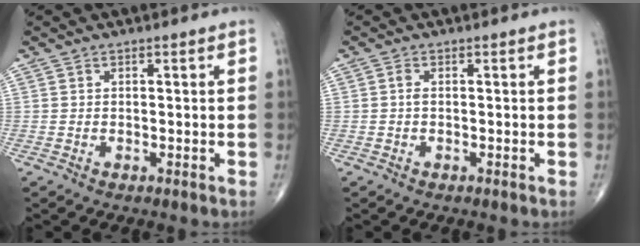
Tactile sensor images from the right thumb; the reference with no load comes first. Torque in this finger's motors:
{"motor_torque": [-0.07, 0.31, 0.22, -0.04, 0.00]}